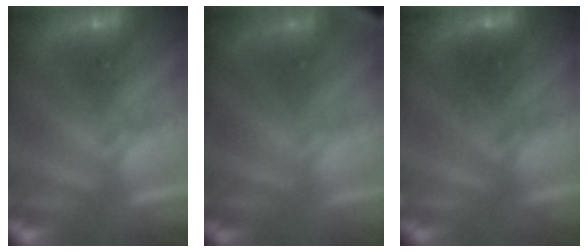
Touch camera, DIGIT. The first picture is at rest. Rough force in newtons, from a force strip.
{"total": 2.8}
{"total": 2.7}